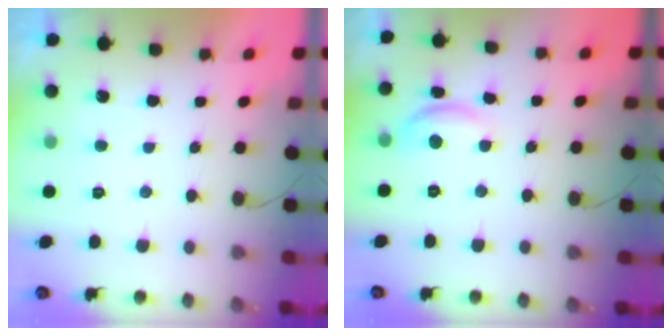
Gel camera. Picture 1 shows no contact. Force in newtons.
{"total": 8.4, "press": 8.3, "slide": 0.4}